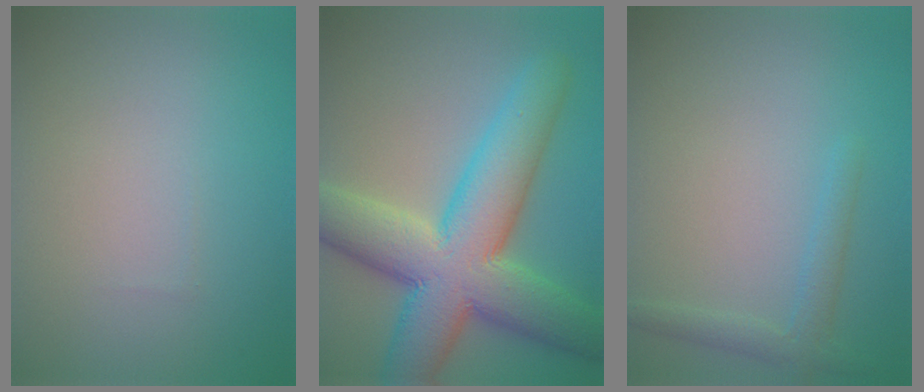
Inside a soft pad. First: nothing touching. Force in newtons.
{"total": 12.0, "press": 12.0, "slide": 0.5}
{"total": 1.9, "press": 1.9, "slide": 0.1}